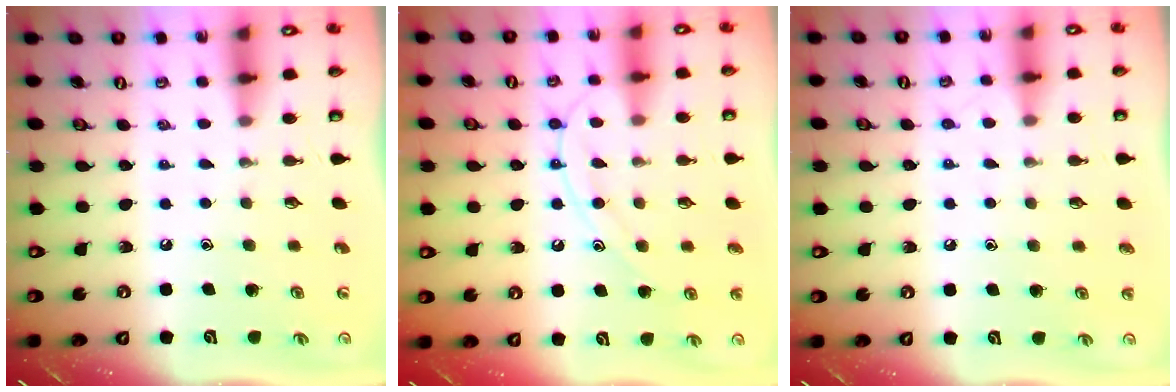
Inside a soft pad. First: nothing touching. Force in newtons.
{"total": 11.9, "press": 11.8, "slide": 1.1}
{"total": 4.6, "press": 4.5, "slide": 0.5}